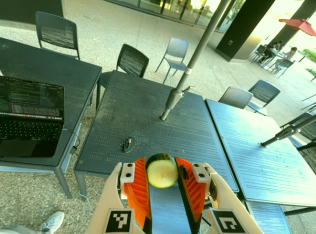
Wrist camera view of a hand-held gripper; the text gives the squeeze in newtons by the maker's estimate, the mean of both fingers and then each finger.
{"total": 10.5, "left": 10.1, "right": 11.0}